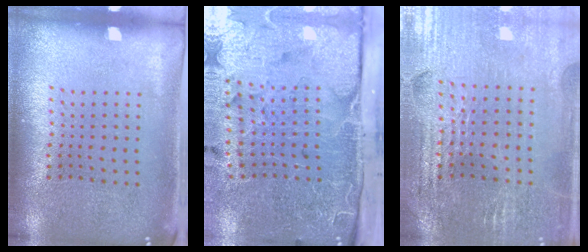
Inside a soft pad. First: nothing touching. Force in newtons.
{"total": 5.1, "press": 4.0, "slide": 3.2}
{"total": 2.9, "press": 2.8, "slide": 0.5}